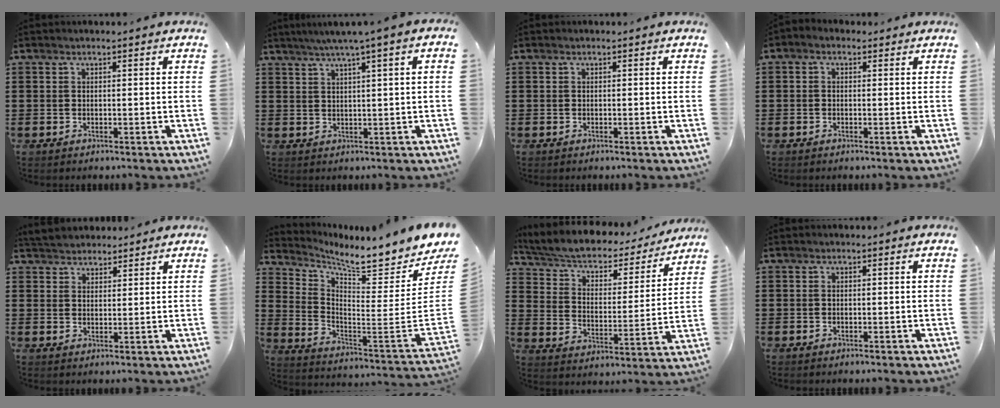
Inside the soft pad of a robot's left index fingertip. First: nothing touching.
{"total": 3.0, "force": [1.6, -0.5, 2.5], "torque": [-0.051, -0.002, 0.025]}
{"total": 0.0}
{"total": 0.7, "force": [-0.3, 0.5, 0.5], "torque": [-0.010, 0.000, -0.006]}
{"total": 3.5, "force": [3.2, 1.3, -0.2], "torque": [-0.009, -0.001, 0.062]}
{"total": 7.2, "force": [6.4, 0.2, 3.3], "torque": [-0.078, -0.071, 0.098]}
{"total": 4.6, "force": [3.6, 1.9, 2.2], "torque": [-0.064, -0.027, 0.054]}
{"total": 0.0}